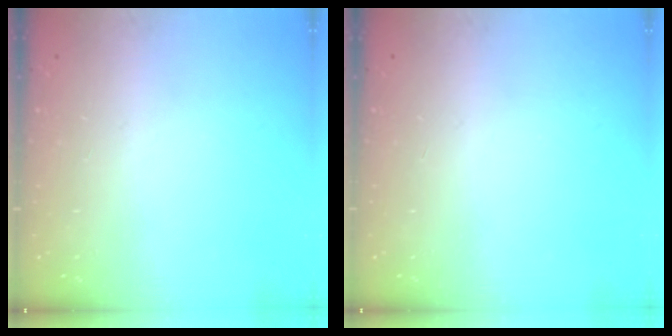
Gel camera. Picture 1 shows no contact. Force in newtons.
{"total": 0.0}